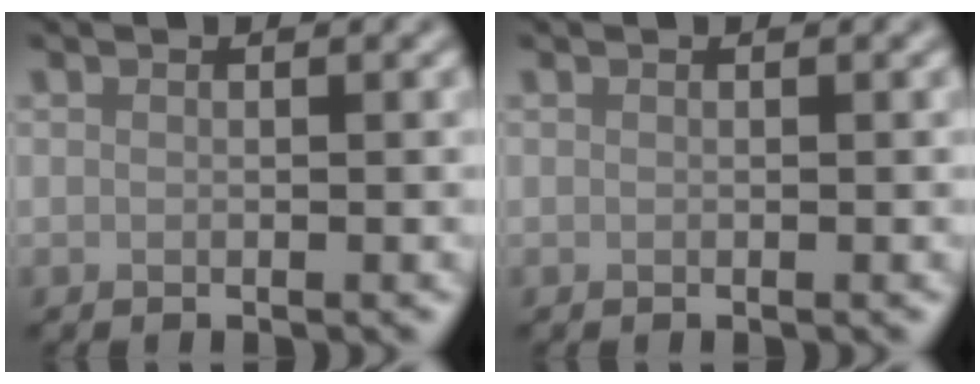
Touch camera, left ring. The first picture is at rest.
{"total": 0.0}